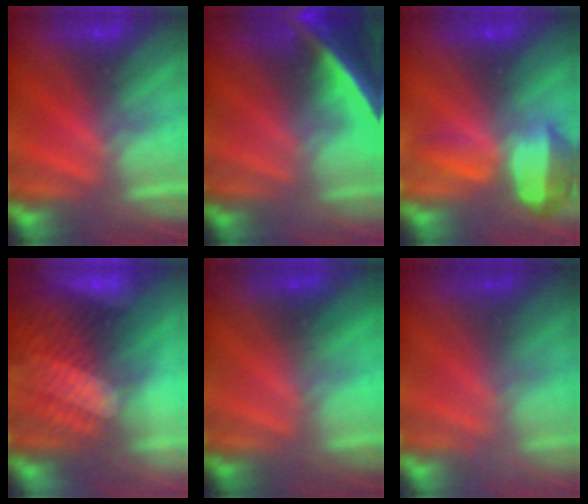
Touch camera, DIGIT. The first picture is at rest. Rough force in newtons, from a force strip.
{"total": 6.9}
{"total": 7.5}
{"total": 9.6}
{"total": 1.6}
{"total": 2.4}